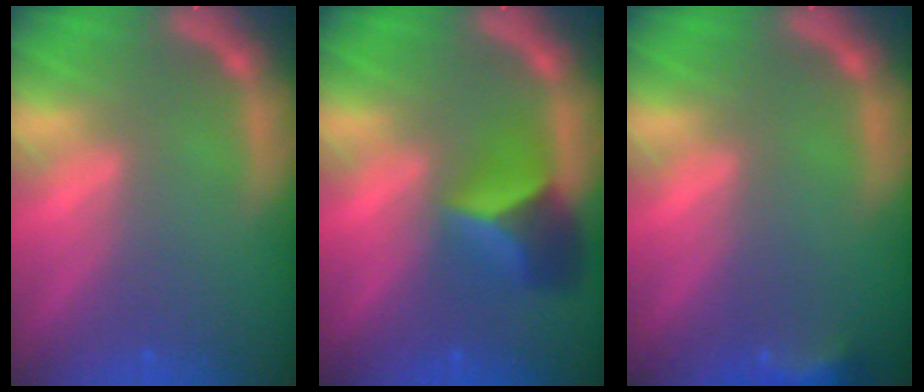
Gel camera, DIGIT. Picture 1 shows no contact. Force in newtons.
{"total": 4.9}
{"total": 3.0}